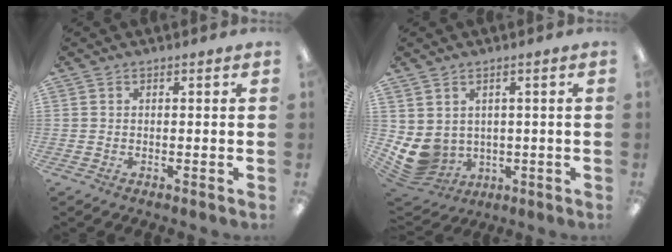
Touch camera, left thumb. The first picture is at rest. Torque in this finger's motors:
{"motor_torque": [1.11, 1.38, 0.56, -0.64, 0.07]}